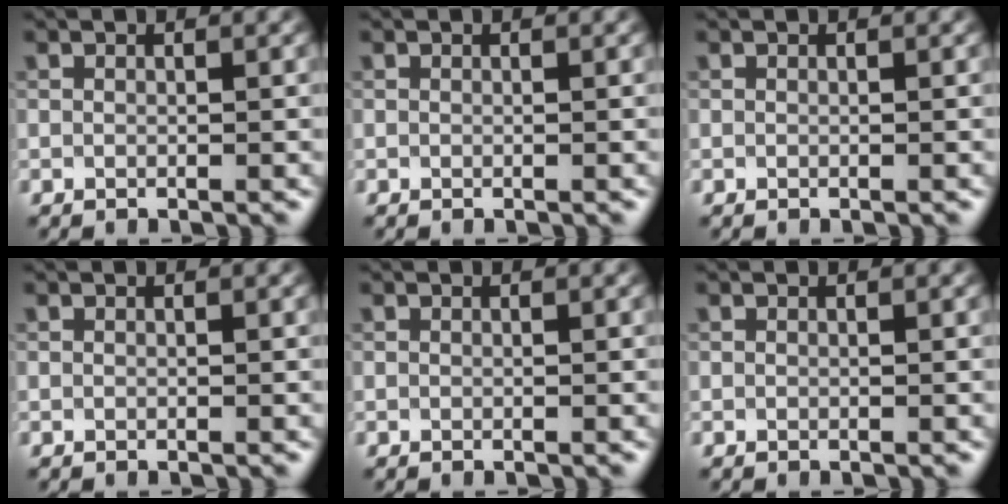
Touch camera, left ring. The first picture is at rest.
{"total": 0.0}
{"total": 0.0}
{"total": 0.0}
{"total": 0.0}
{"total": 0.0}